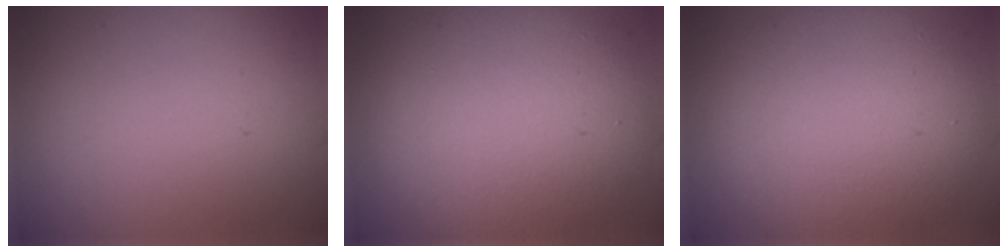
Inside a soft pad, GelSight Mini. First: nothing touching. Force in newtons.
{"total": 10.4, "press": 10.3, "slide": 0.7}
{"total": 9.0, "press": 8.9, "slide": 0.9}